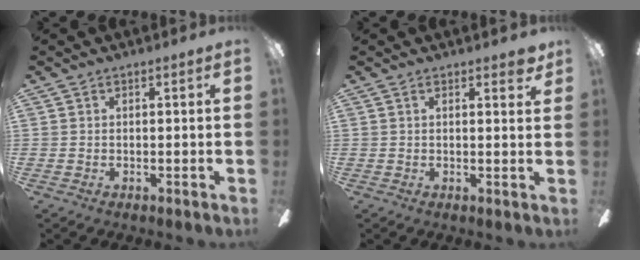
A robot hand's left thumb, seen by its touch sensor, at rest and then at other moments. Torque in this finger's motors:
{"motor_torque": [0.00, 0.01, -0.14, 0.04, -0.01]}